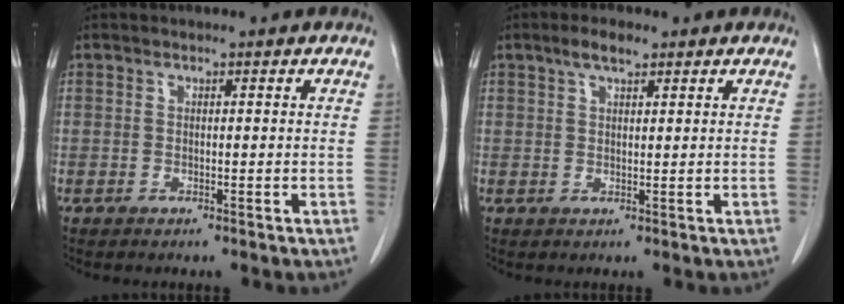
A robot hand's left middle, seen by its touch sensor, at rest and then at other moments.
{"total": 3.2, "force": [2.1, 1.0, 2.1], "torque": [-0.044, 0.009, 0.039]}